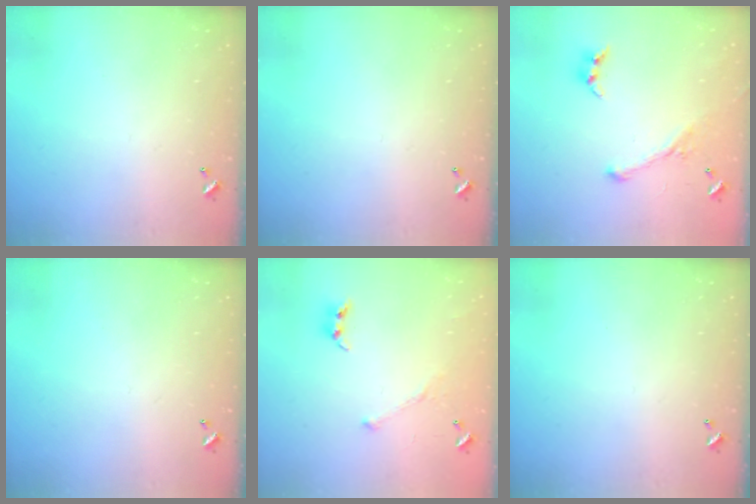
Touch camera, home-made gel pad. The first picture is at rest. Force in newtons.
{"total": 0.0}
{"total": 1.4, "press": 0.6, "slide": 1.2}
{"total": 0.0}
{"total": 3.9, "press": 3.8, "slide": 0.7}
{"total": 0.0}